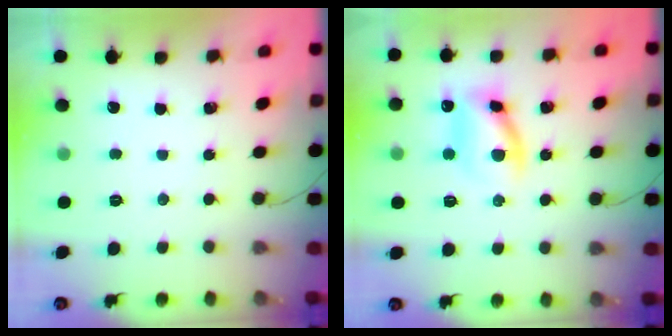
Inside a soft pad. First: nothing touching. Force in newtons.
{"total": 11.2, "press": 11.1, "slide": 1.4}